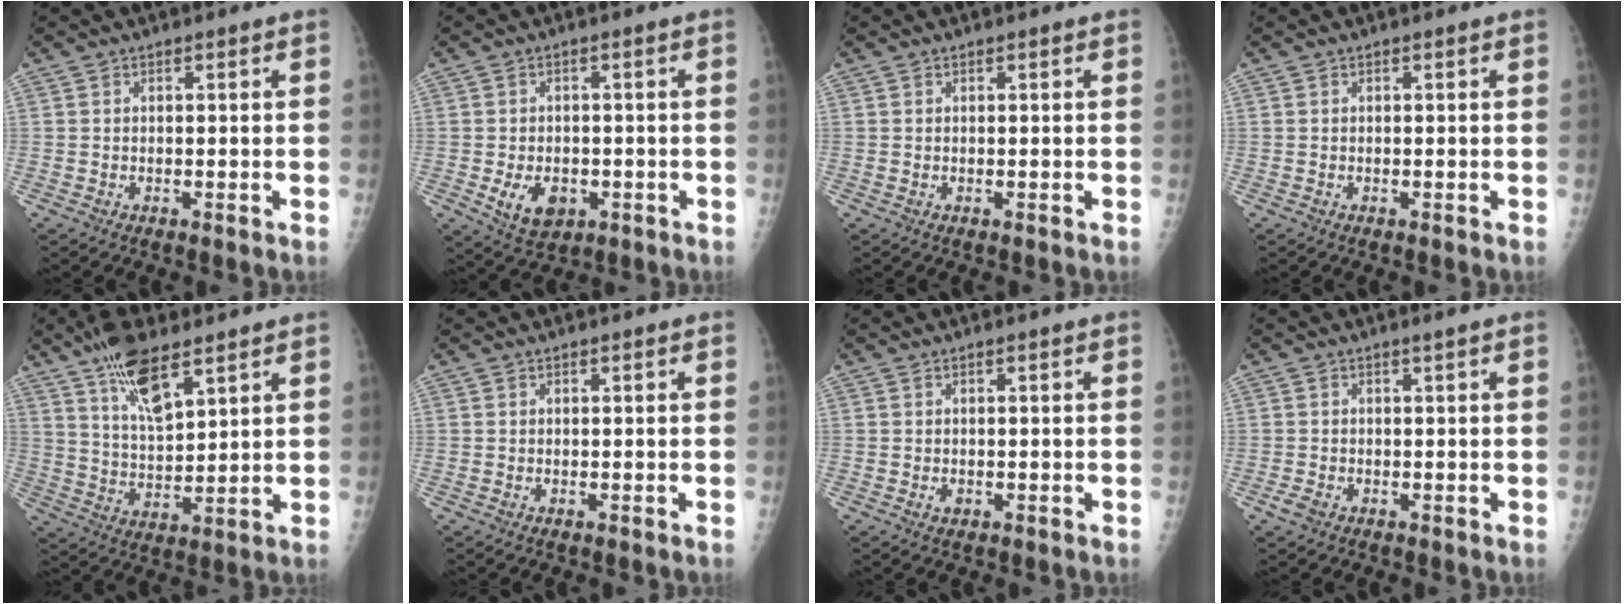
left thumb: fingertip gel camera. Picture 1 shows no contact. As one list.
[{"total": 6.4, "force": [-1.9, 4.5, 4.2], "torque": [-0.057, 0.002, -0.019]}, {"total": 0.0}, {"total": 0.0}, {"total": 11.4, "force": [7.3, 4.0, 7.8], "torque": [-0.127, -0.034, 0.139]}, {"total": 0.0}, {"total": 1.0, "force": [0.0, 0.7, 0.7], "torque": [-0.004, -0.001, 0.001]}, {"total": 1.8, "force": [-0.3, 1.0, 1.5], "torque": [-0.032, 0.011, -0.003]}]